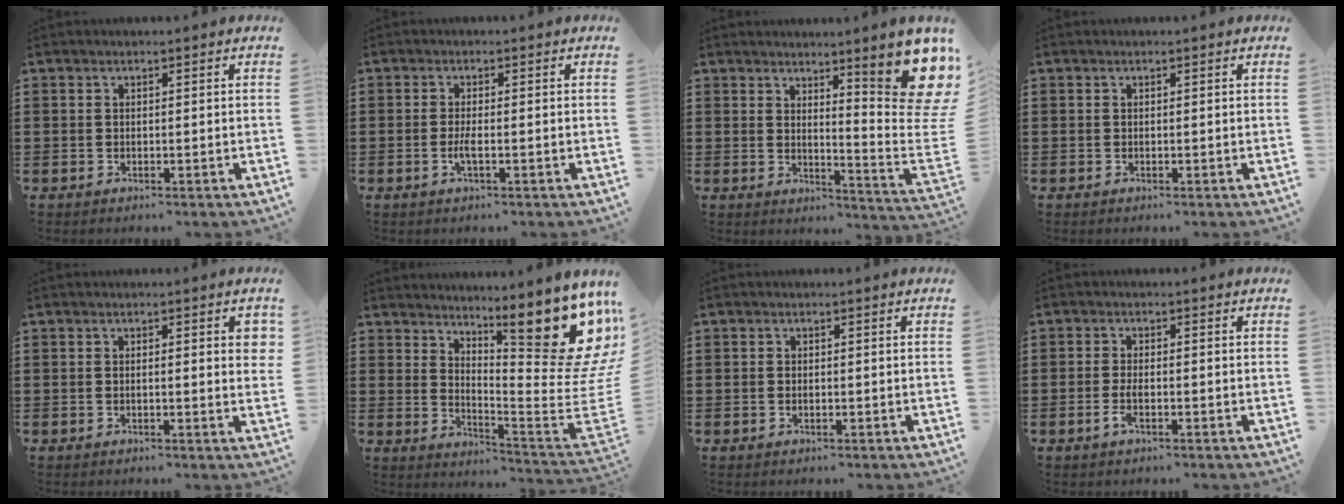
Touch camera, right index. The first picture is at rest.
{"total": 2.2, "force": [-0.8, 0.3, 2.0], "torque": [-0.043, -0.002, -0.016]}
{"total": 11.7, "force": [7.4, 2.3, 8.8], "torque": [-0.125, -0.072, 0.122]}
{"total": 0.0}
{"total": 1.9, "force": [0.1, 0.2, 1.9], "torque": [-0.034, -0.004, 0.002]}
{"total": 17.4, "force": [9.8, 5.2, 13.4], "torque": [-0.189, -0.082, 0.158]}
{"total": 0.5, "force": [-0.2, 0.3, 0.4], "torque": [-0.012, -0.003, -0.003]}
{"total": 2.3, "force": [-1.0, 0.4, 2.1], "torque": [-0.045, -0.007, -0.019]}